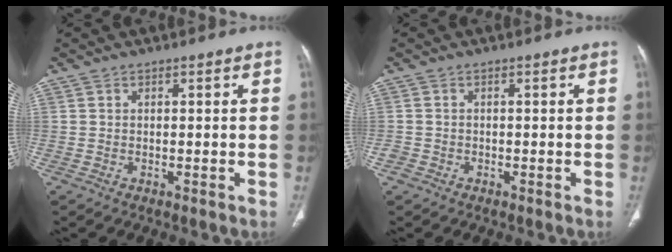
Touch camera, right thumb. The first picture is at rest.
{"total": 1.4, "force": [-0.8, 1.1, 0.3], "torque": [-0.007, 0.004, -0.017]}